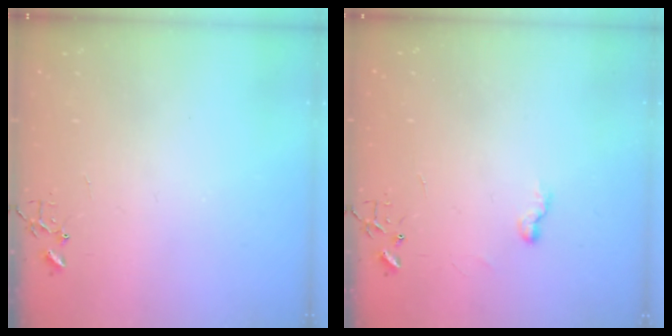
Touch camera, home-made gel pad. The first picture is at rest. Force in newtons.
{"total": 4.6, "press": 4.6, "slide": 0.6}